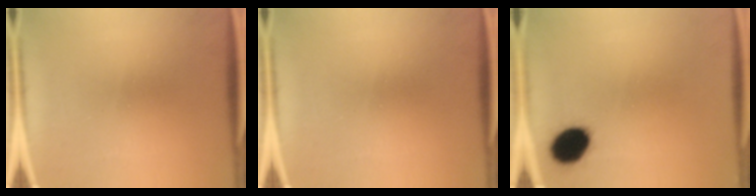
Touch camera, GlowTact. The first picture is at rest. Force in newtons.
{"total": 0.0}
{"total": 8.3}